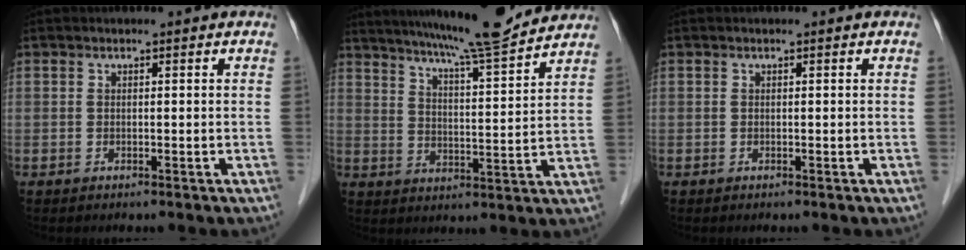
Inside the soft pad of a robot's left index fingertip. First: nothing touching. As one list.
[{"total": 13.8, "force": [12.4, -0.4, 6.0], "torque": [-0.102, 0.002, 0.181]}, {"total": 0.0}]